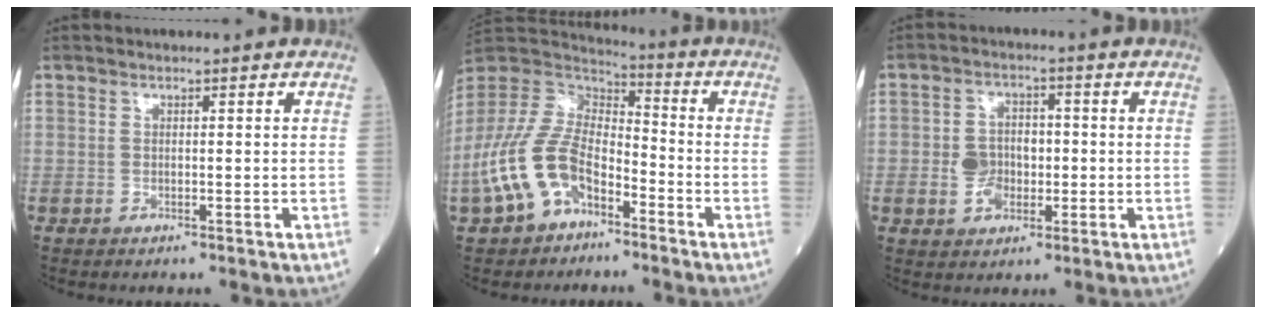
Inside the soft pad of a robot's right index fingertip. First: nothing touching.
{"total": 13.5, "force": [-6.4, 7.3, 9.3], "torque": [-0.214, 0.014, -0.126]}
{"total": 5.5, "force": [-1.0, 4.0, 3.6], "torque": [-0.070, 0.012, -0.016]}